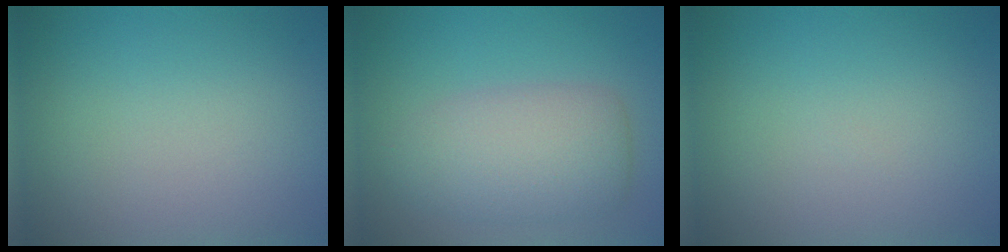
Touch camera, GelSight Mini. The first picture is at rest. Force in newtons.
{"total": 5.1, "press": 5.0, "slide": 0.5}
{"total": 0.0}